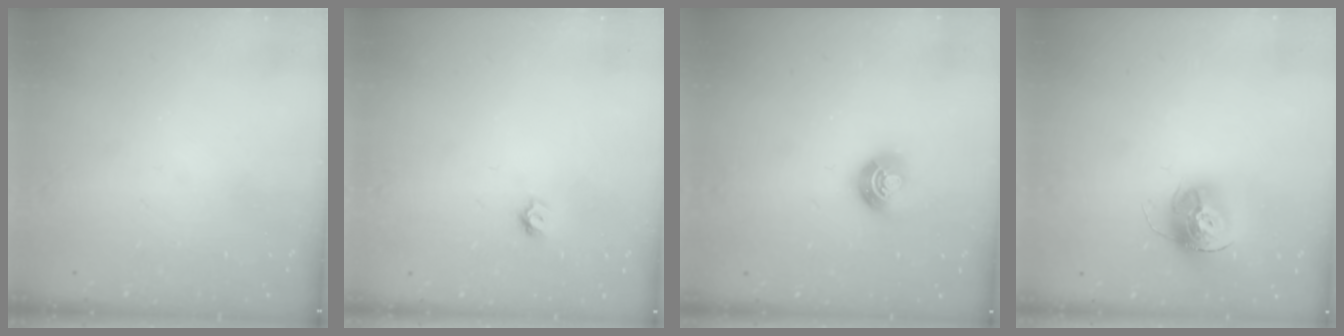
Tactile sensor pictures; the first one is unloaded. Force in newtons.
{"total": 4.2, "press": 4.2, "slide": 0.4}
{"total": 8.1, "press": 8.0, "slide": 1.1}
{"total": 13.7, "press": 13.7, "slide": 1.2}